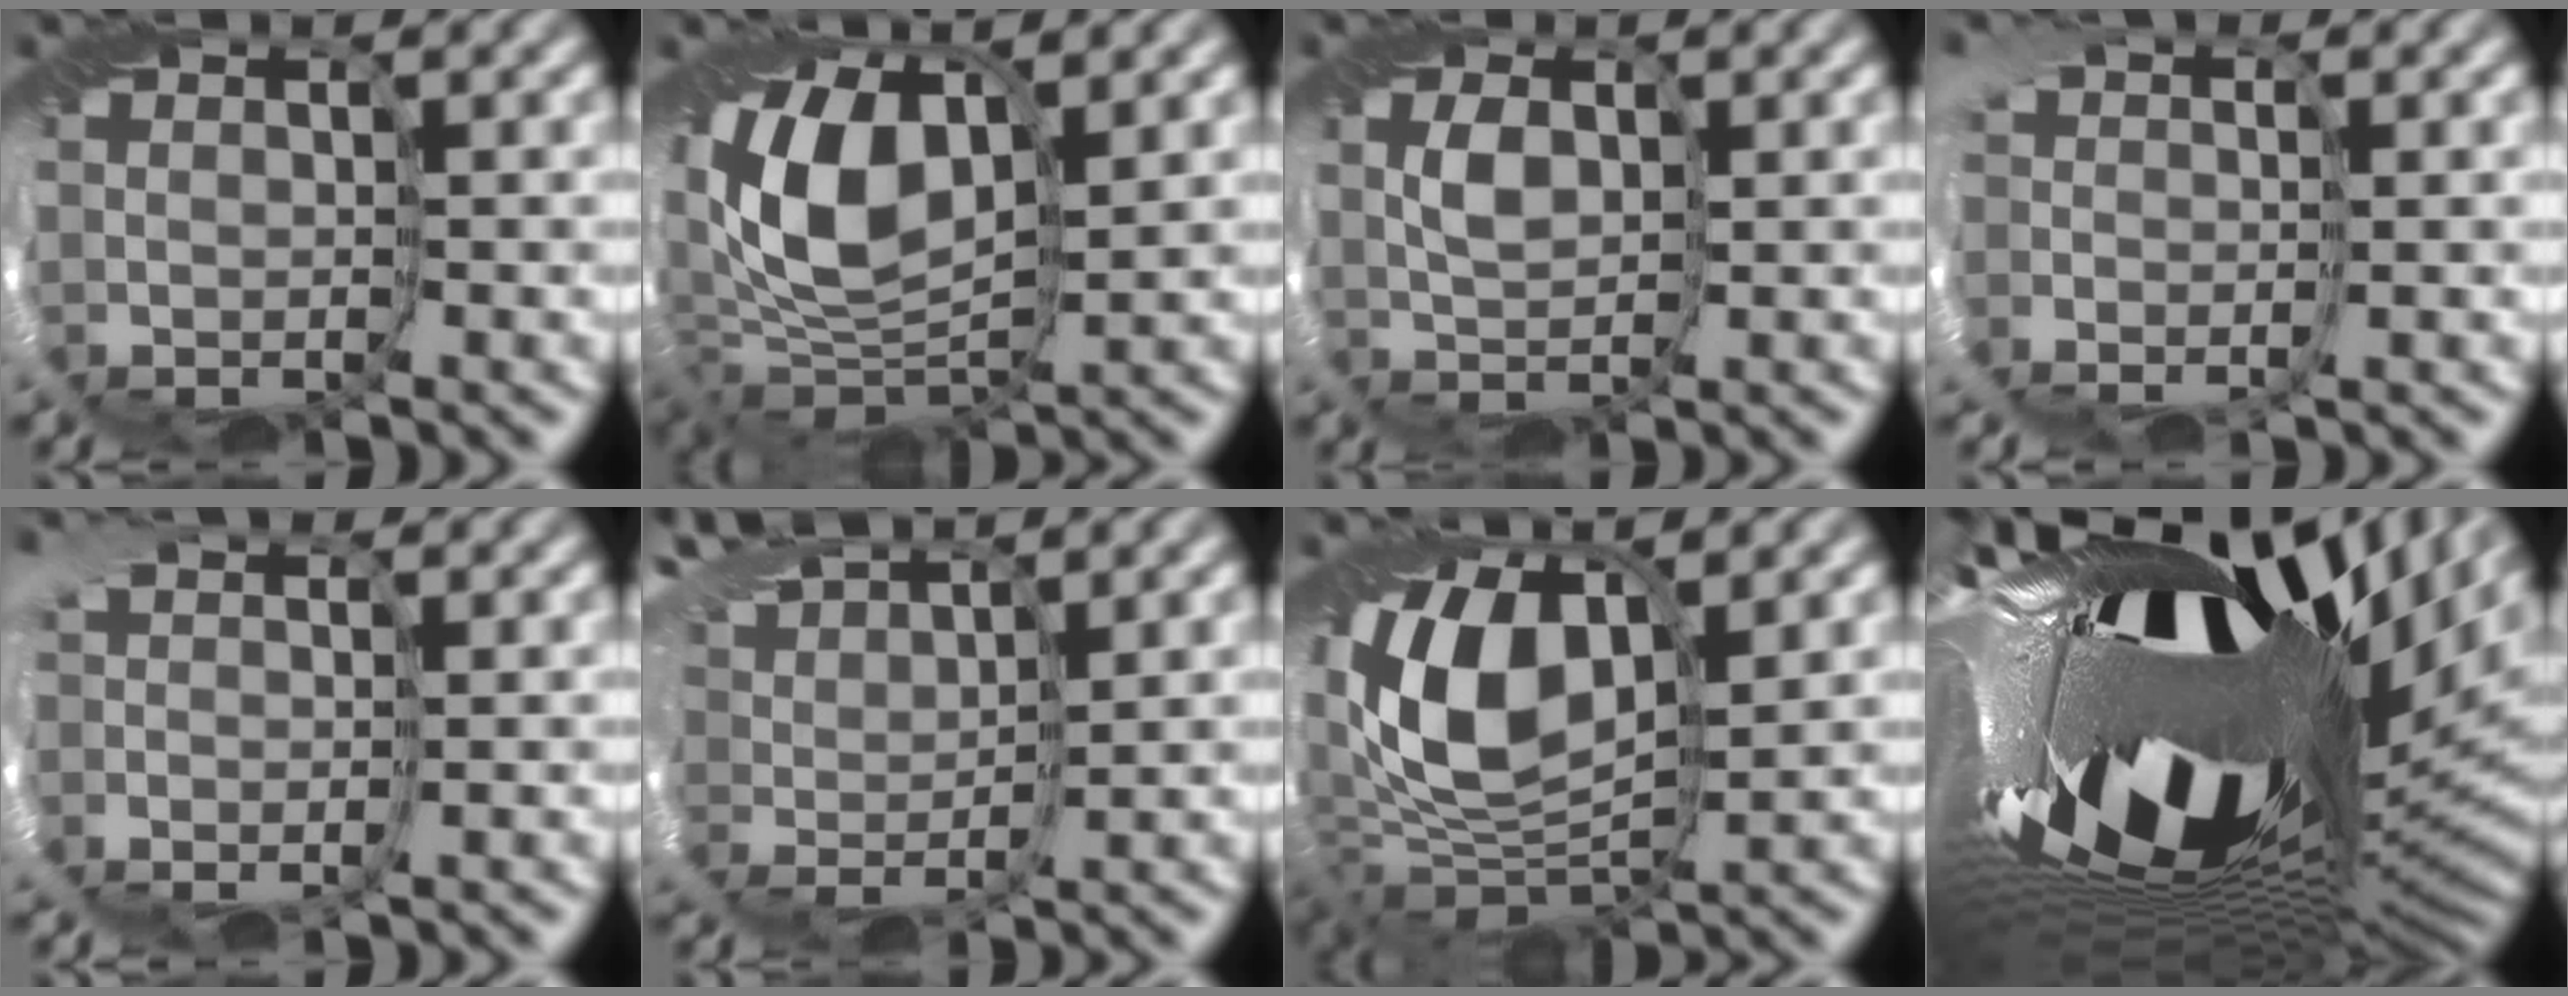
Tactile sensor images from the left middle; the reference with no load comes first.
{"total": 9.7, "force": [0.9, 5.7, 7.8], "torque": [-0.168, 0.005, 0.006]}
{"total": 1.2, "force": [0.0, 0.8, 0.9], "torque": [-0.016, 0.003, -0.001]}
{"total": 3.2, "force": [-0.9, 2.3, 2.1], "torque": [-0.031, 0.001, -0.013]}
{"total": 2.6, "force": [-0.8, 1.6, 1.9], "torque": [-0.033, 0.006, -0.021]}
{"total": 4.7, "force": [4.3, 1.1, 1.7], "torque": [-0.046, 0.025, 0.079]}
{"total": 10.8, "force": [1.0, 6.3, 8.7], "torque": [-0.186, 0.002, 0.009]}
{"total": 19.5, "force": [1.7, 8.6, 17.4], "torque": [-0.313, -0.043, 0.038]}